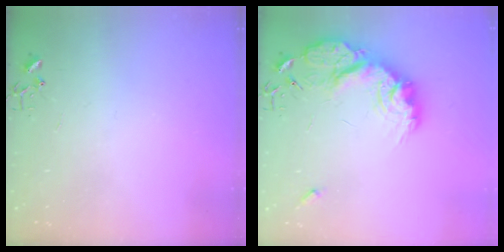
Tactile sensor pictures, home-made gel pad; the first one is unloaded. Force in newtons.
{"total": 19.6, "press": 19.6, "slide": 1.3}